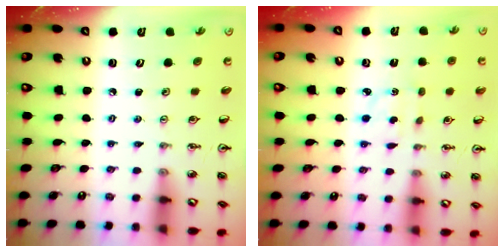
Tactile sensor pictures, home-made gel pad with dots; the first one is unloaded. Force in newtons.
{"total": 2.5, "press": 2.4, "slide": 0.6}